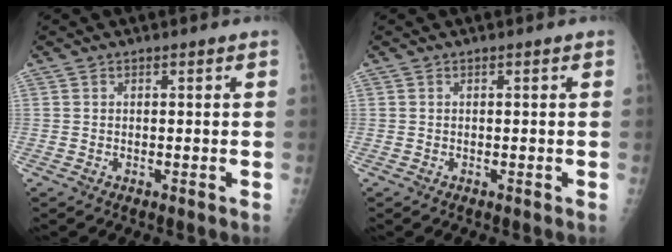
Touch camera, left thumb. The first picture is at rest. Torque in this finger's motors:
{"motor_torque": [0.37, 0.37, 0.00, 0.00, 0.00]}